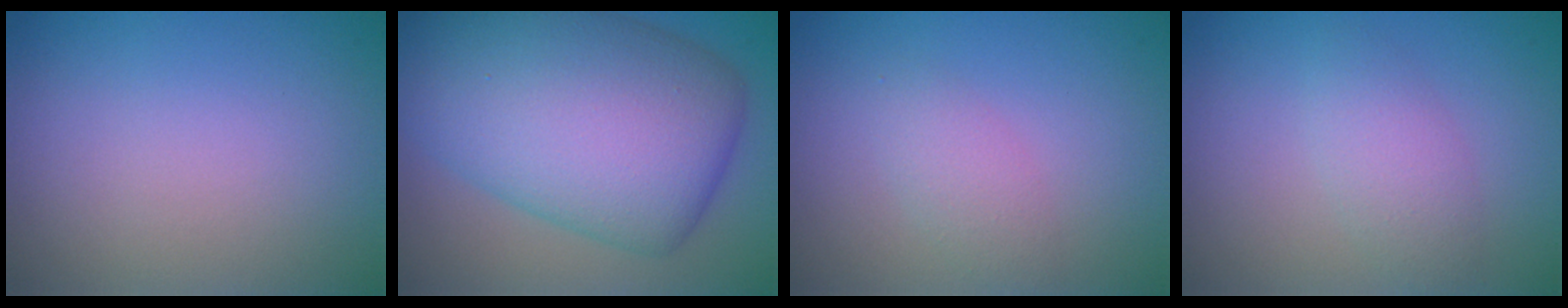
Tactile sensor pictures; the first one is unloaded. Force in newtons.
{"total": 13.5, "press": 13.5, "slide": 0.2}
{"total": 1.8, "press": 1.8, "slide": 0.0}
{"total": 2.4, "press": 2.4, "slide": 0.1}